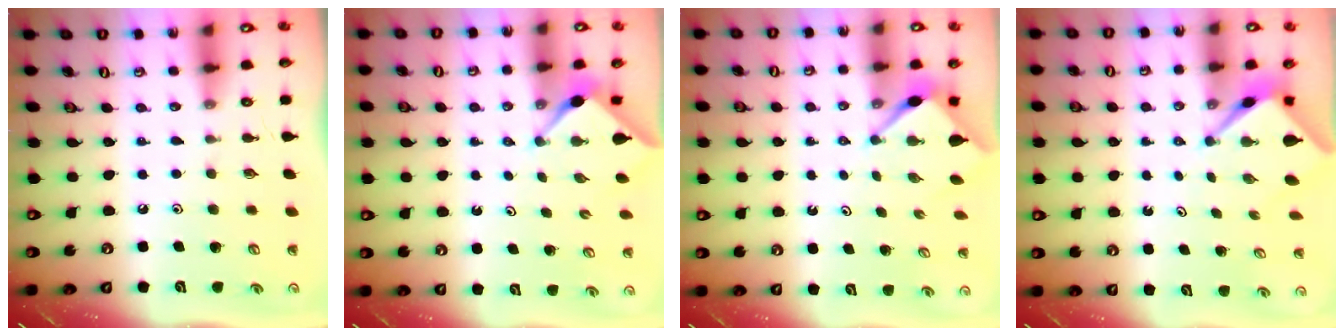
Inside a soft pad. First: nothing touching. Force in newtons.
{"total": 2.9, "press": 2.9, "slide": 0.4}
{"total": 2.8, "press": 2.8, "slide": 0.3}
{"total": 3.0, "press": 3.0, "slide": 0.1}